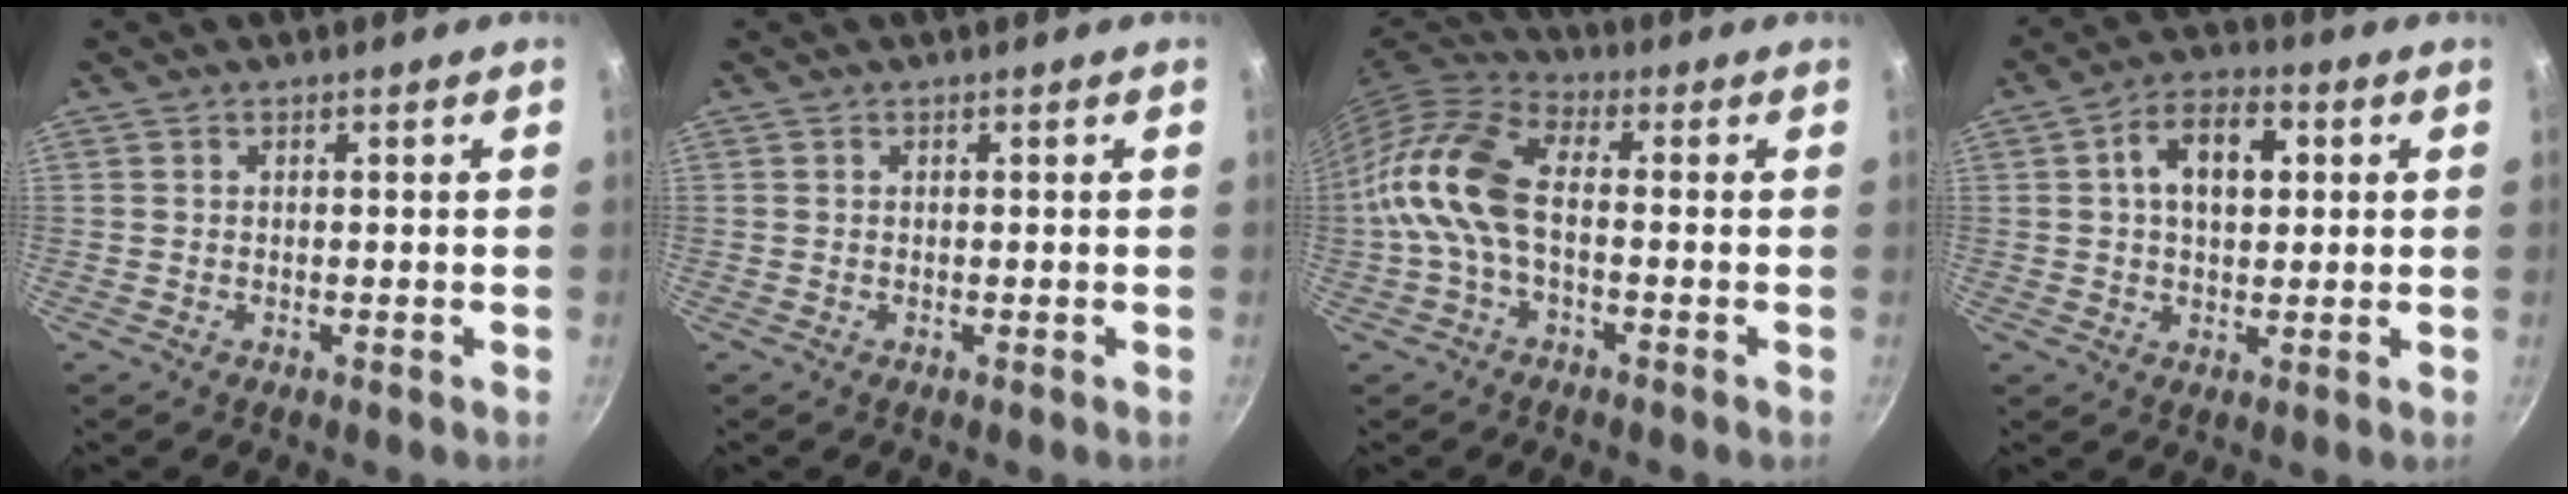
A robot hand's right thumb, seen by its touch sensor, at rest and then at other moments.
{"total": 0.0}
{"total": 11.7, "force": [-1.5, 6.3, 9.8], "torque": [-0.201, 0.035, -0.048]}
{"total": 9.9, "force": [2.1, 6.1, 7.5], "torque": [-0.100, 0.010, 0.026]}